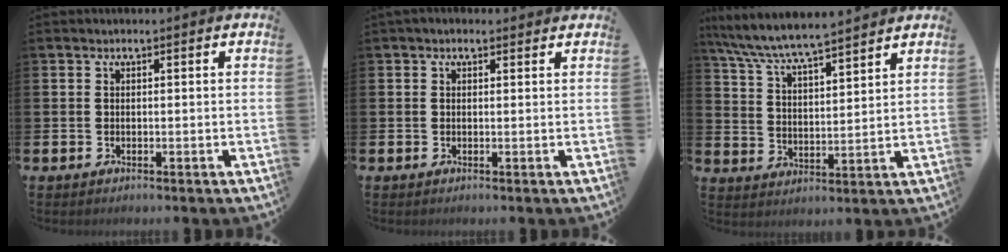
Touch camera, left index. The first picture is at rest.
{"total": 0.8, "force": [0.5, 0.4, 0.4], "torque": [0.005, 0.001, 0.005]}
{"total": 7.0, "force": [6.7, 0.1, 1.7], "torque": [-0.060, -0.047, 0.117]}